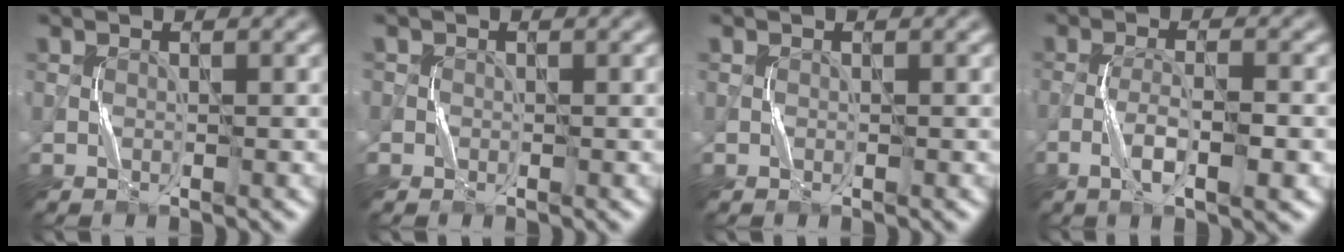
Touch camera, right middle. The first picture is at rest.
{"total": 0.9, "force": [-0.1, 0.9, -0.1], "torque": [0.012, -0.003, -0.006]}
{"total": 0.0}
{"total": 4.0, "force": [-1.6, 0.9, 3.5], "torque": [-0.068, 0.004, -0.032]}